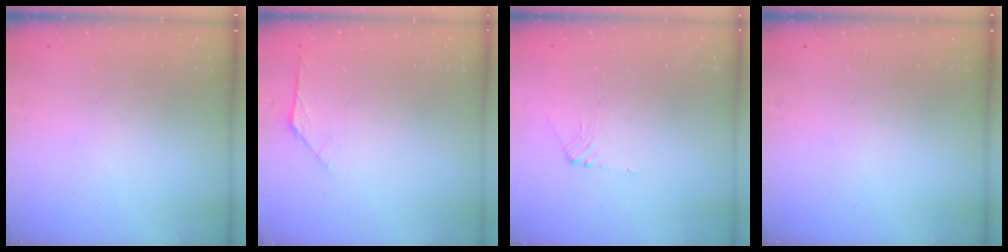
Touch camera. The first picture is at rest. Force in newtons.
{"total": 2.5, "press": 2.4, "slide": 0.7}
{"total": 1.8, "press": 1.8, "slide": 0.4}
{"total": 0.0}